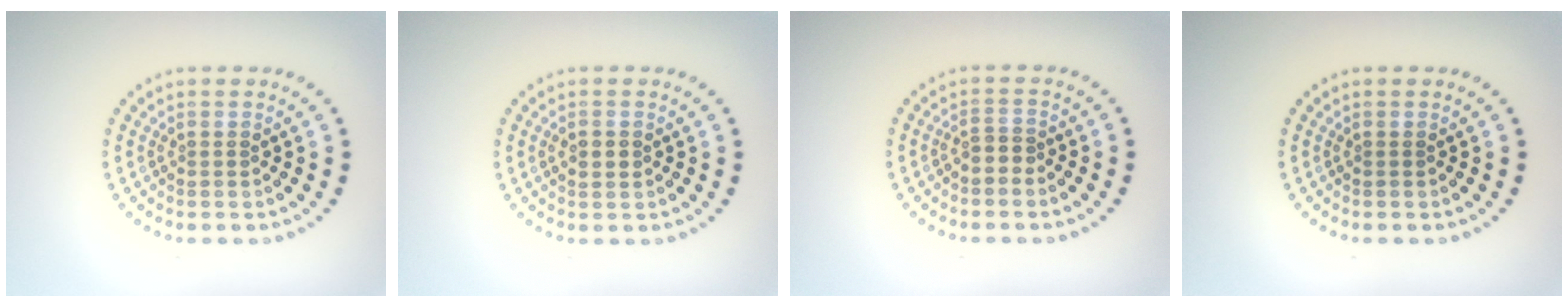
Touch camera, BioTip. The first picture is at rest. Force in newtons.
{"total": 1.2, "press": 1.2, "slide": 0.1}
{"total": 1.4, "press": 1.2, "slide": 0.8}
{"total": 0.0}